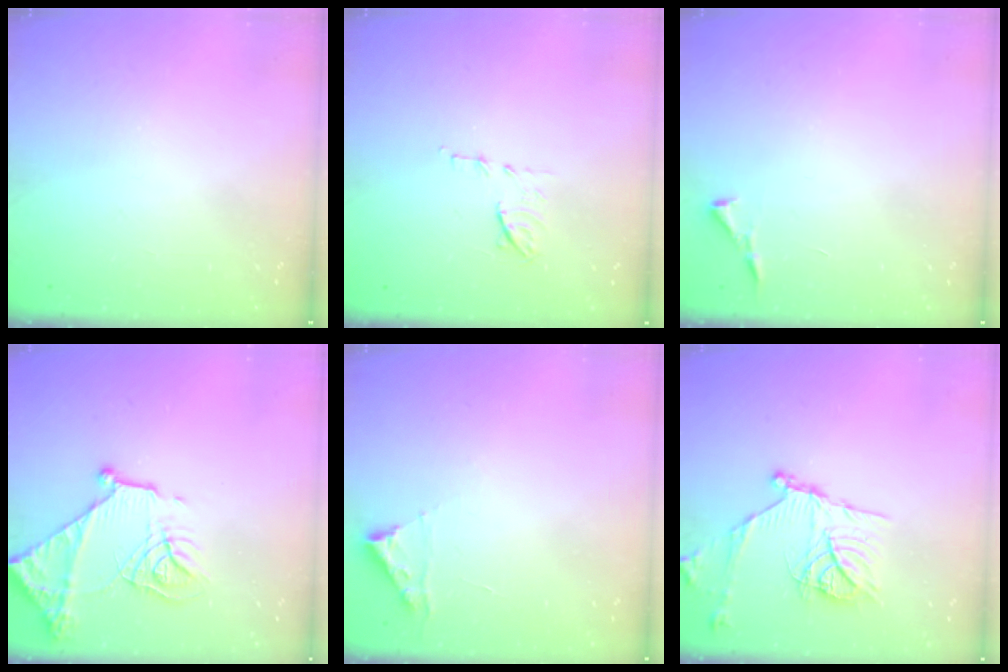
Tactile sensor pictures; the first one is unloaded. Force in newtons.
{"total": 6.8, "press": 6.8, "slide": 0.9}
{"total": 3.5, "press": 3.4, "slide": 0.5}
{"total": 18.2, "press": 18.2, "slide": 1.1}
{"total": 2.8, "press": 2.8, "slide": 0.3}
{"total": 18.1, "press": 18.0, "slide": 1.7}